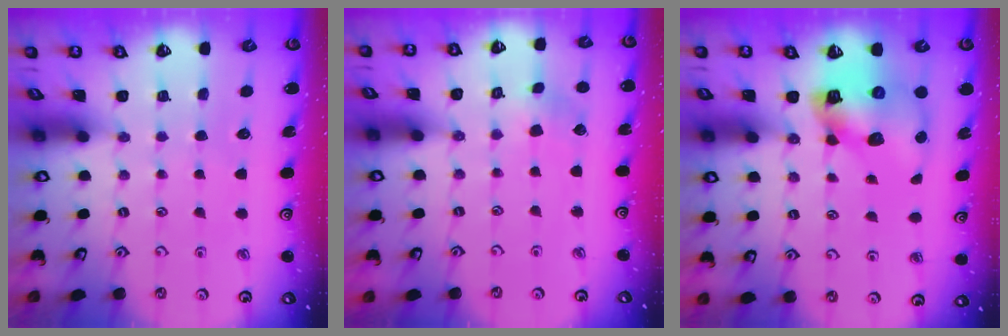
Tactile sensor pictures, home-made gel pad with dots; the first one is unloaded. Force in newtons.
{"total": 2.9, "press": 2.9, "slide": 0.4}
{"total": 13.1, "press": 12.9, "slide": 2.0}